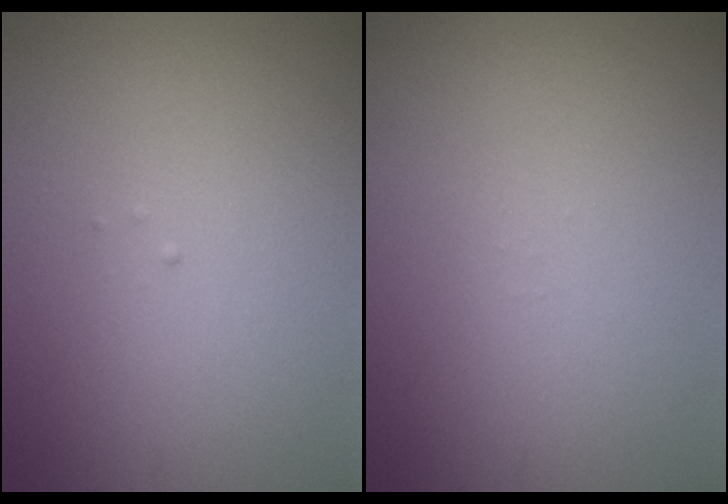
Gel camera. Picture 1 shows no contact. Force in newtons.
{"total": 0.0}